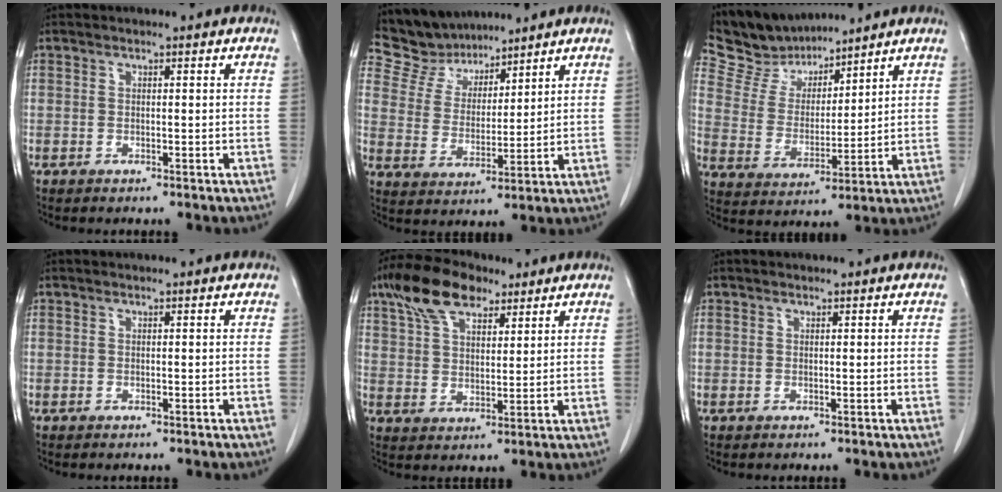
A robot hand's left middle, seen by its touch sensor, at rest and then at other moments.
{"total": 8.5, "force": [8.1, 2.6, 0.2], "torque": [-0.017, 0.017, 0.169]}
{"total": 10.3, "force": [9.8, 2.7, 1.9], "torque": [-0.054, 0.016, 0.200]}
{"total": 0.0}
{"total": 10.5, "force": [6.9, 4.7, 6.4], "torque": [-0.130, 0.026, 0.128]}
{"total": 0.0}